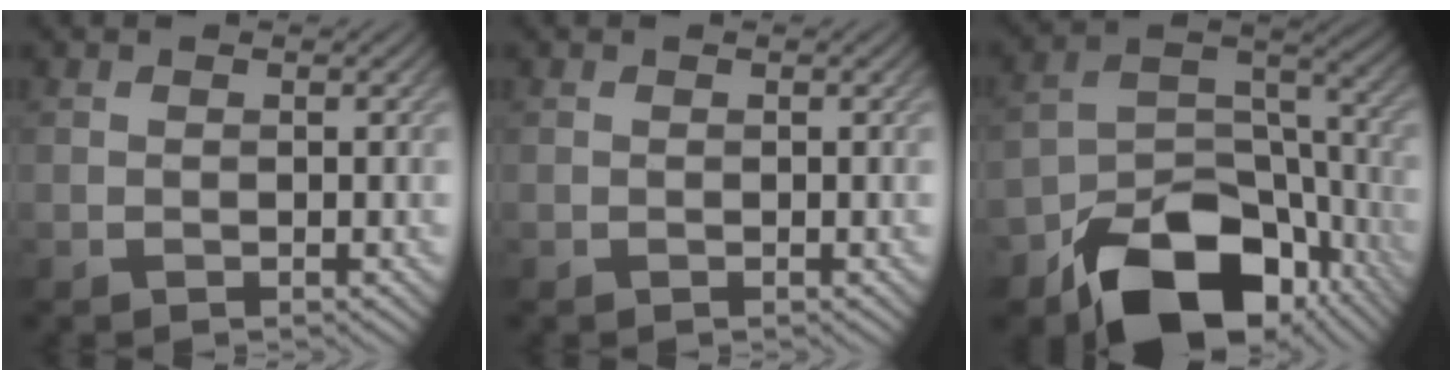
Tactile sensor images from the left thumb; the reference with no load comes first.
{"total": 0.0}
{"total": 16.5, "force": [-10.2, 9.4, 9.0], "torque": [-0.164, -0.030, -0.173]}